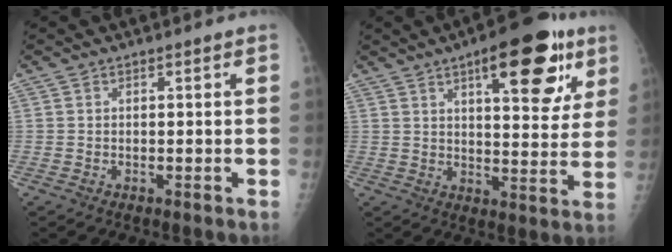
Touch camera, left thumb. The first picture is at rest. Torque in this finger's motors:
{"motor_torque": [3.14, 1.87, 1.37, -0.83, 0.30]}